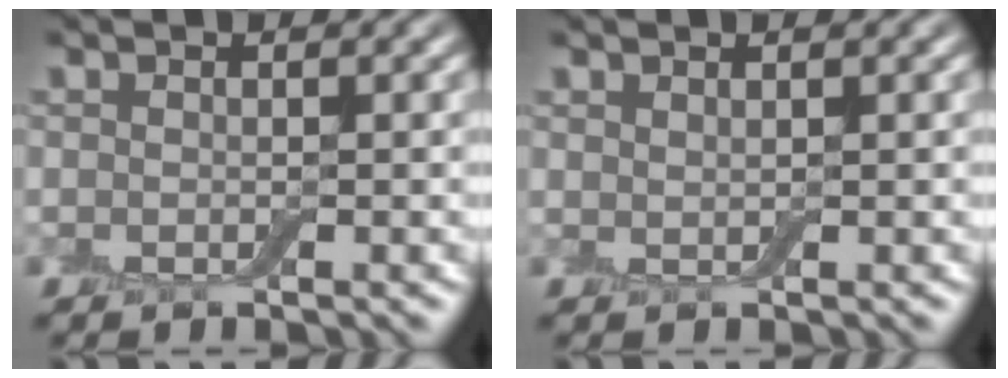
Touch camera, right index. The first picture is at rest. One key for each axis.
{"total": 0.5, "fx": 0.5, "fy": 0.1, "fz": 0.1, "tx": -0.002, "ty": 0.001, "tz": 0.012}